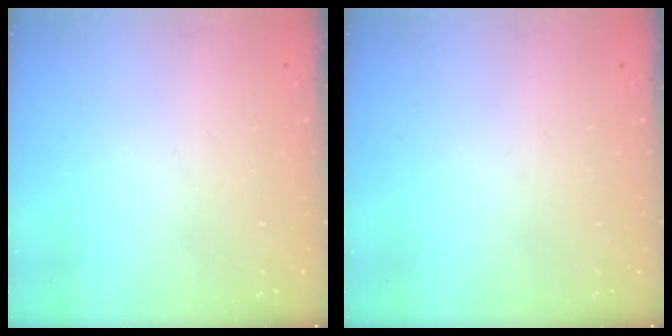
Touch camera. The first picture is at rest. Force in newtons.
{"total": 0.0}